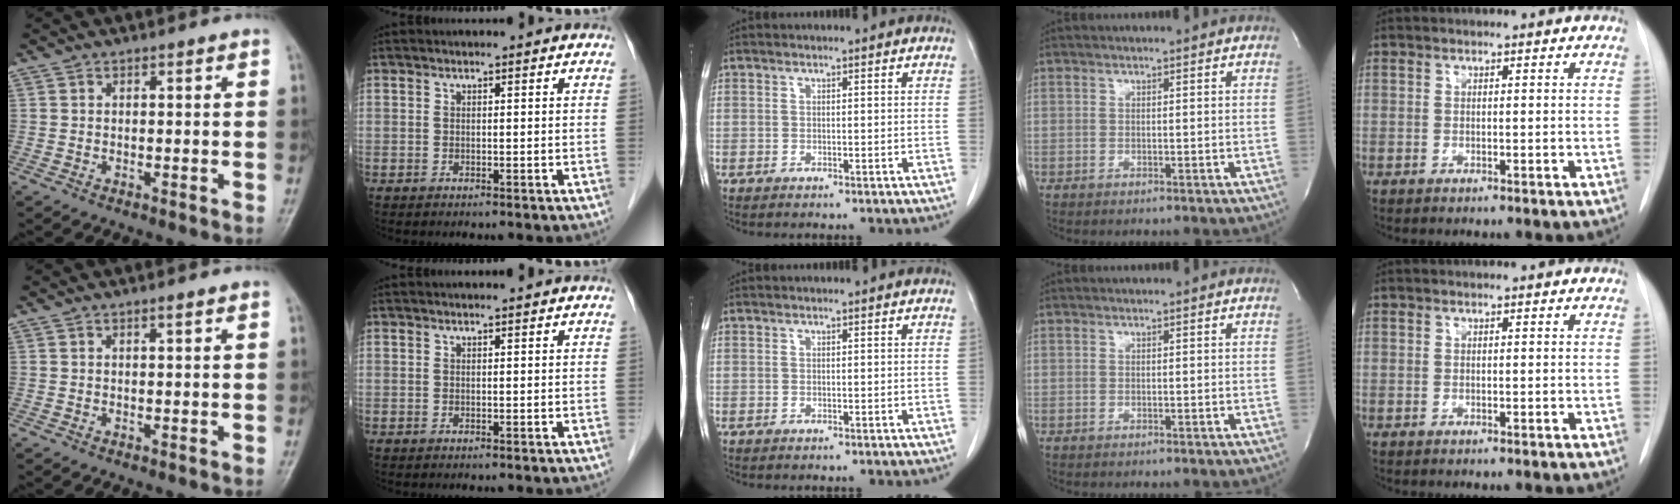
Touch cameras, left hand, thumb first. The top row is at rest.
{"thumb": {"total": 0.7, "force": [0.5, 0.0, 0.6], "torque": [-0.011, -0.001, 0.008]}, "index": {"total": 0.8, "force": [0.7, 0.0, 0.3], "torque": [-0.008, 0.005, 0.013]}}